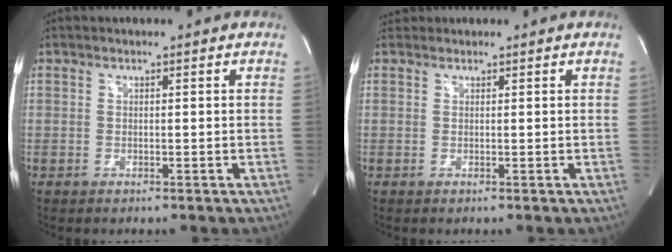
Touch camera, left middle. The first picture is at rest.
{"total": 0.9, "force": [0.9, 0.4, -0.1], "torque": [-0.004, 0.015, 0.016]}